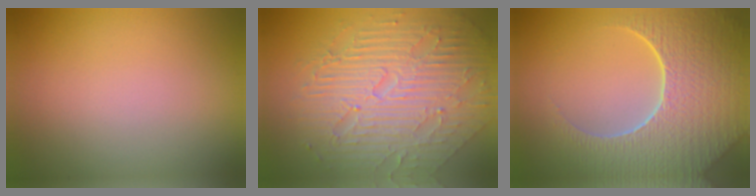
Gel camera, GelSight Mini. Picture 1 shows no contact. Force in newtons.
{"total": 10.0, "press": 6.7, "slide": 7.5}
{"total": 9.4, "press": 6.6, "slide": 6.6}